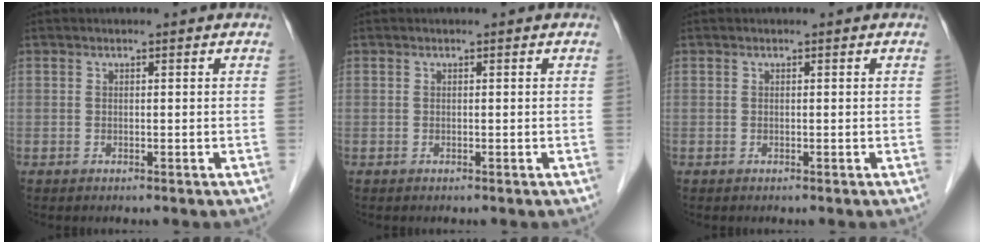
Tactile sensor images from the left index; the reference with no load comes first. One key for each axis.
{"total": 0.0}
{"total": 0.0}